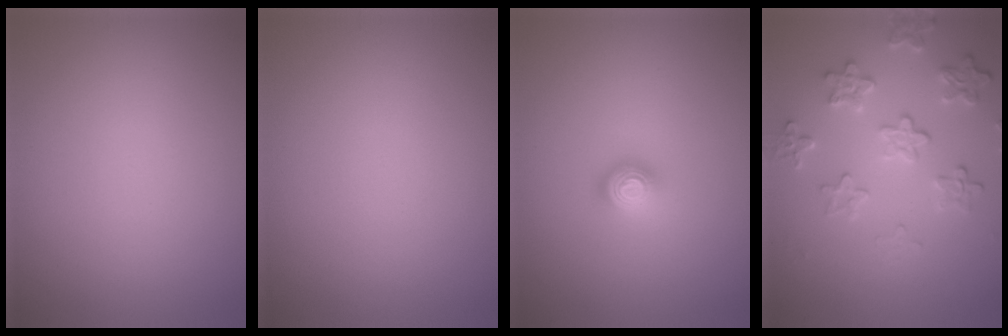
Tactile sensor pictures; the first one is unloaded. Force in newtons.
{"total": 0.0}
{"total": 2.1, "press": 1.5, "slide": 1.5}
{"total": 3.9, "press": 3.2, "slide": 2.2}